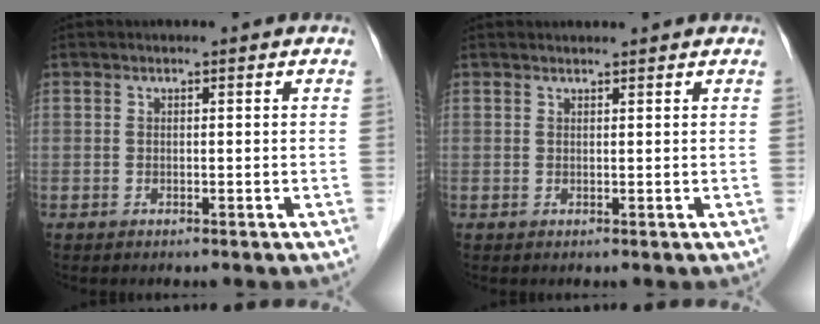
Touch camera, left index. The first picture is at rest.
{"total": 1.9, "force": [1.8, 0.1, 0.3], "torque": [-0.008, 0.014, 0.027]}